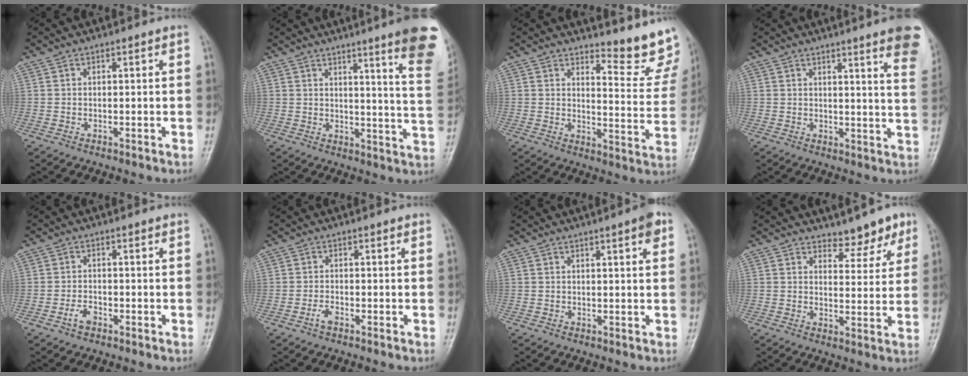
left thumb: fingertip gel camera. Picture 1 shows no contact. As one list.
[{"total": 16.3, "force": [10.1, 1.2, 12.7], "torque": [-0.132, -0.061, 0.110]}, {"total": 11.2, "force": [10.2, 1.9, 4.2], "torque": [-0.027, -0.121, 0.115]}, {"total": 12.5, "force": [8.2, 1.3, 9.4], "torque": [-0.093, -0.034, 0.078]}, {"total": 2.2, "force": [-1.3, 1.3, 1.3], "torque": [-0.025, 0.009, -0.026]}, {"total": 1.5, "force": [-1.0, 0.6, 1.0], "torque": [-0.022, 0.004, -0.021]}, {"total": 3.0, "force": [1.6, 0.4, 2.6], "torque": [-0.031, -0.003, 0.018]}, {"total": 5.5, "force": [4.5, 2.6, 1.8], "torque": [0.008, -0.034, 0.060]}]